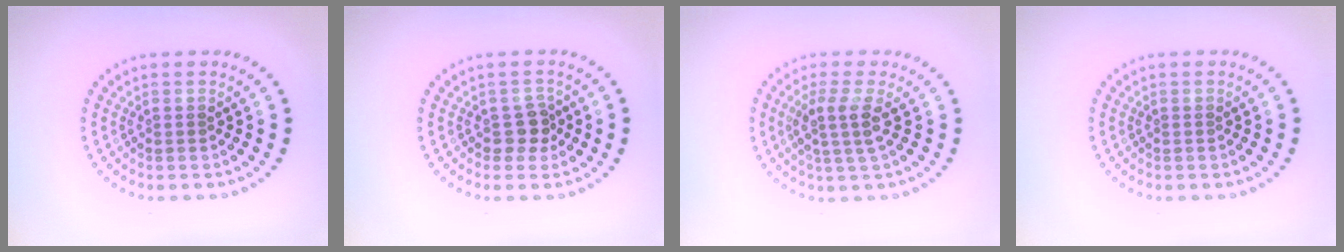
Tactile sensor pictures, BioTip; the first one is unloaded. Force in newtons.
{"total": 1.9, "press": 1.6, "slide": 1.0}
{"total": 2.7, "press": 2.1, "slide": 1.7}
{"total": 0.0}